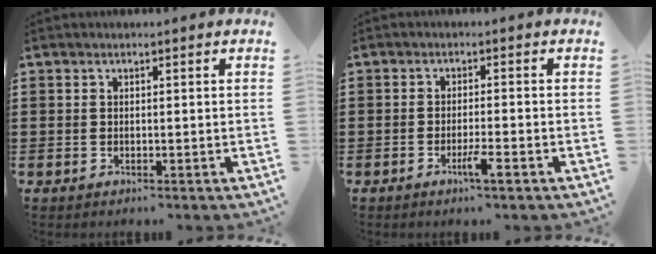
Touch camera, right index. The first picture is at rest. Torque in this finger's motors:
{"motor_torque": [0.29, -0.10, 0.12, 0.02]}